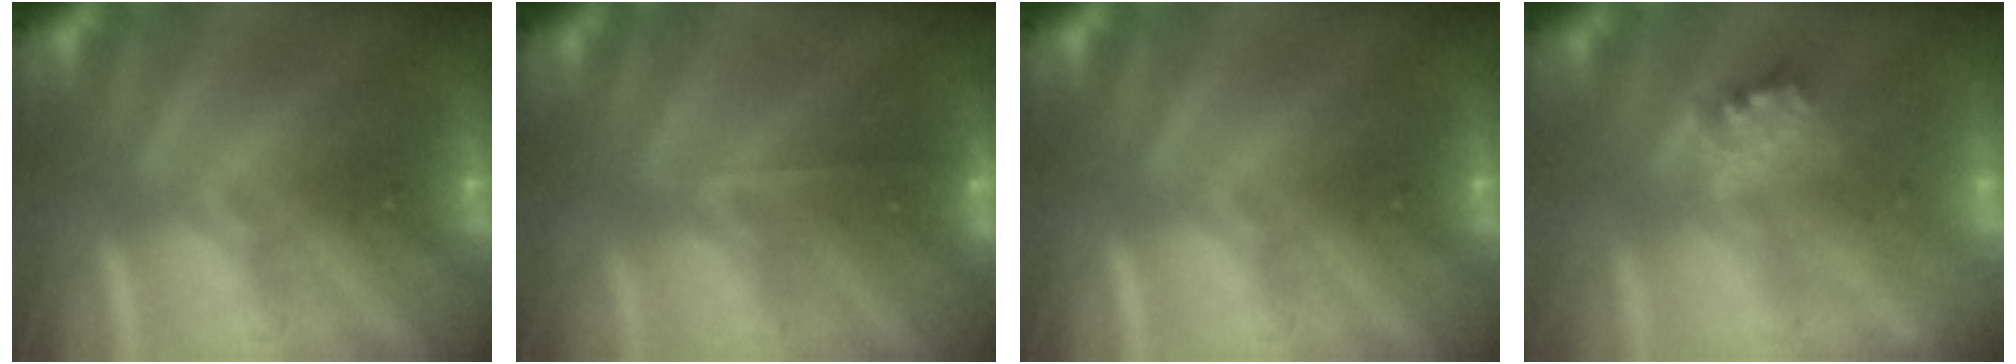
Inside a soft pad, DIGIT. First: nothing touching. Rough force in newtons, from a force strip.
{"total": 2.0}
{"total": 0.0}
{"total": 2.4}